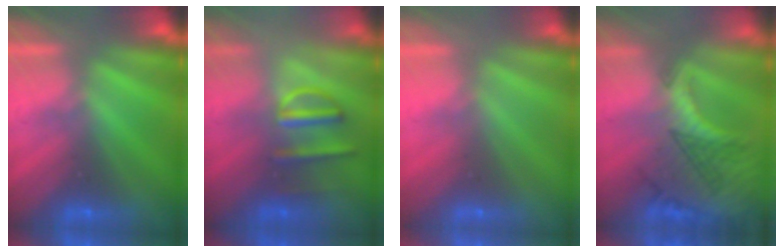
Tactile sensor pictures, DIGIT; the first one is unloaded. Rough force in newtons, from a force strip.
{"total": 3.3}
{"total": 2.8}
{"total": 3.1}